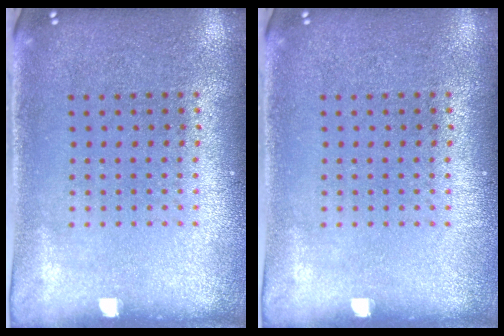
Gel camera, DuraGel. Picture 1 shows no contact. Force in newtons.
{"total": 0.0}